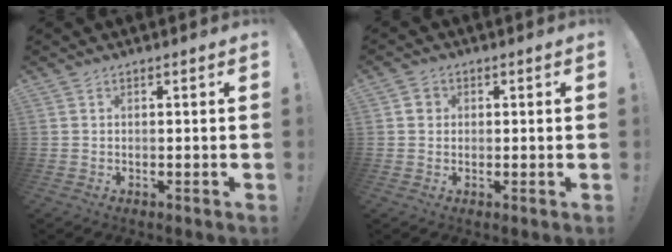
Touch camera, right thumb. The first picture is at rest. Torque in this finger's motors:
{"motor_torque": [0.18, 0.38, 0.07, -0.11, 0.00]}